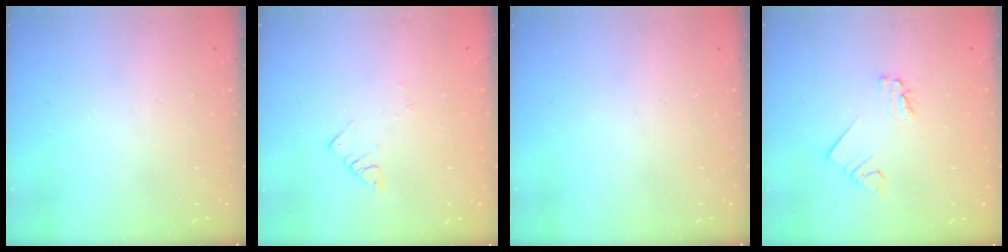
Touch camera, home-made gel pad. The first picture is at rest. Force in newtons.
{"total": 2.8, "press": 2.8, "slide": 0.3}
{"total": 0.0}
{"total": 1.7, "press": 1.7, "slide": 0.1}